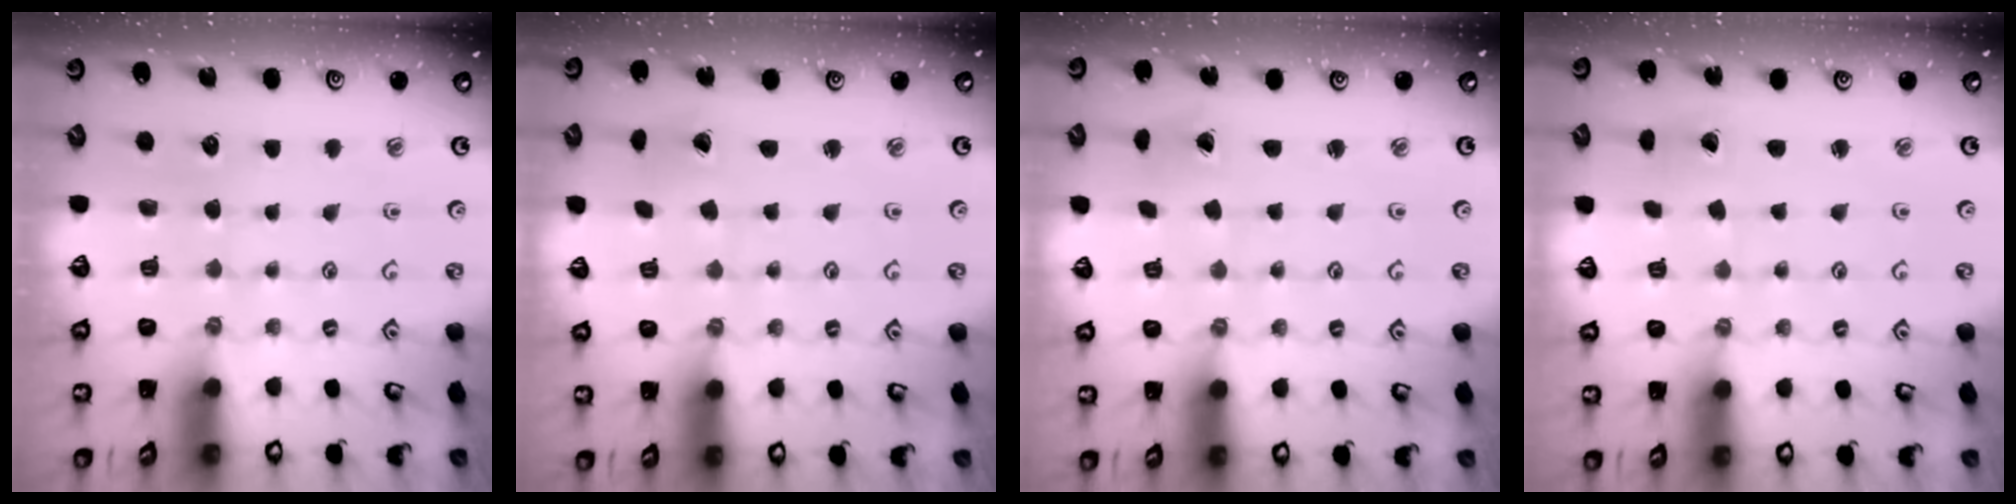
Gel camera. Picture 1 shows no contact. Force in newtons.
{"total": 0.7, "press": 0.7, "slide": 0.0}
{"total": 0.6, "press": 0.6, "slide": 0.0}
{"total": 2.6, "press": 2.6, "slide": 0.2}